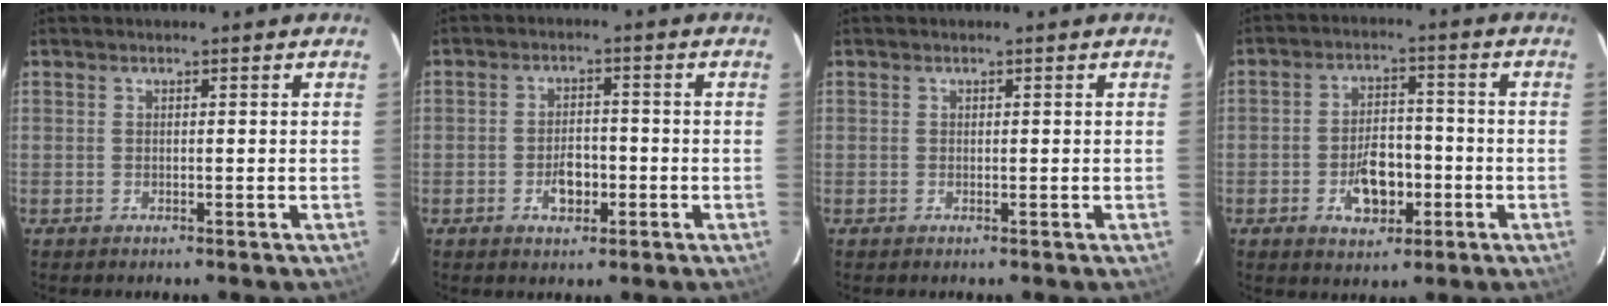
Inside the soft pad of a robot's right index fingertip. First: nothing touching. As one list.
[{"total": 4.6, "force": [-1.9, 2.8, 3.1], "torque": [-0.059, 0.002, -0.026]}, {"total": 0.0}, {"total": 8.2, "force": [-3.0, 4.9, 5.8], "torque": [-0.110, 0.011, -0.038]}]